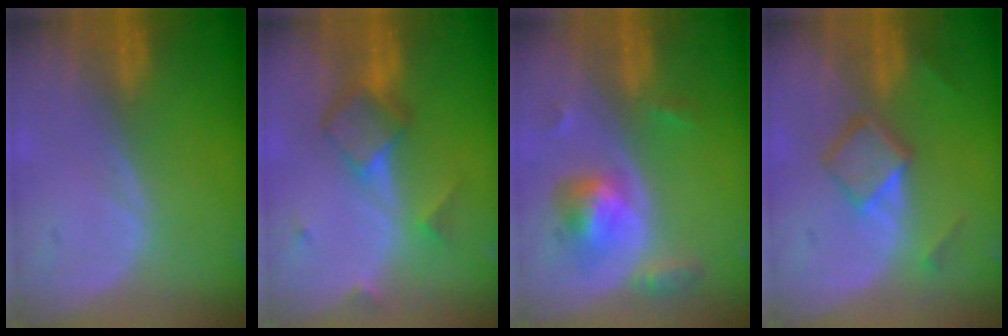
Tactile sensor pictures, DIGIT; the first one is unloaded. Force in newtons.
{"total": 5.8, "press": 5.4, "slide": 2.2}
{"total": 6.0, "press": 5.3, "slide": 2.7}
{"total": 5.1, "press": 4.7, "slide": 1.9}